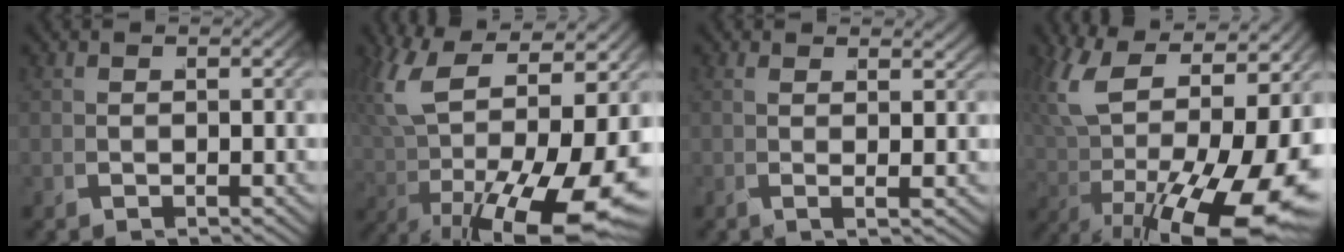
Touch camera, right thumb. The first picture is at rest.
{"total": 14.9, "force": [0.8, 9.0, 11.9], "torque": [-0.231, -0.032, 0.028]}
{"total": 1.6, "force": [1.1, -1.0, 0.7], "torque": [-0.017, 0.008, 0.015]}
{"total": 14.8, "force": [1.1, 8.8, 11.8], "torque": [-0.229, -0.033, 0.036]}